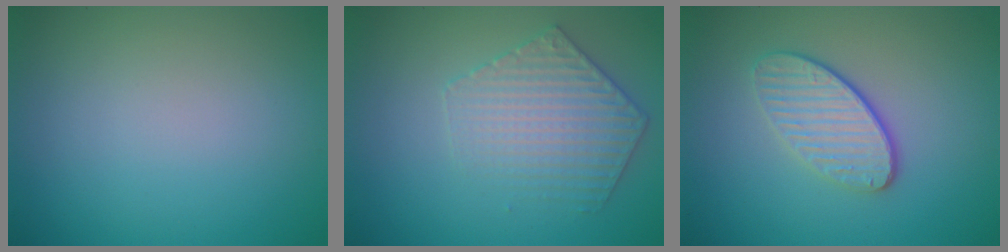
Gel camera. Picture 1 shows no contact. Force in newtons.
{"total": 3.4, "press": 3.3, "slide": 0.7}
{"total": 3.6, "press": 3.0, "slide": 2.0}